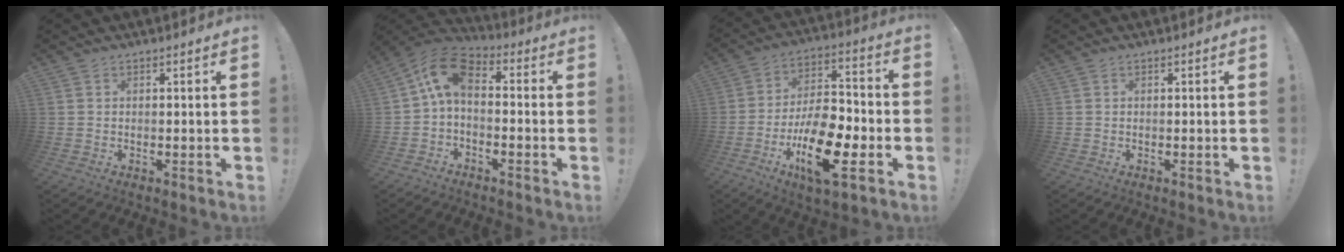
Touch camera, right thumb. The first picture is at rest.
{"total": 9.2, "force": [0.8, 5.6, 7.2], "torque": [-0.134, 0.010, 0.019]}
{"total": 19.3, "force": [-8.2, 8.5, 15.2], "torque": [-0.266, 0.049, -0.127]}
{"total": 0.0}